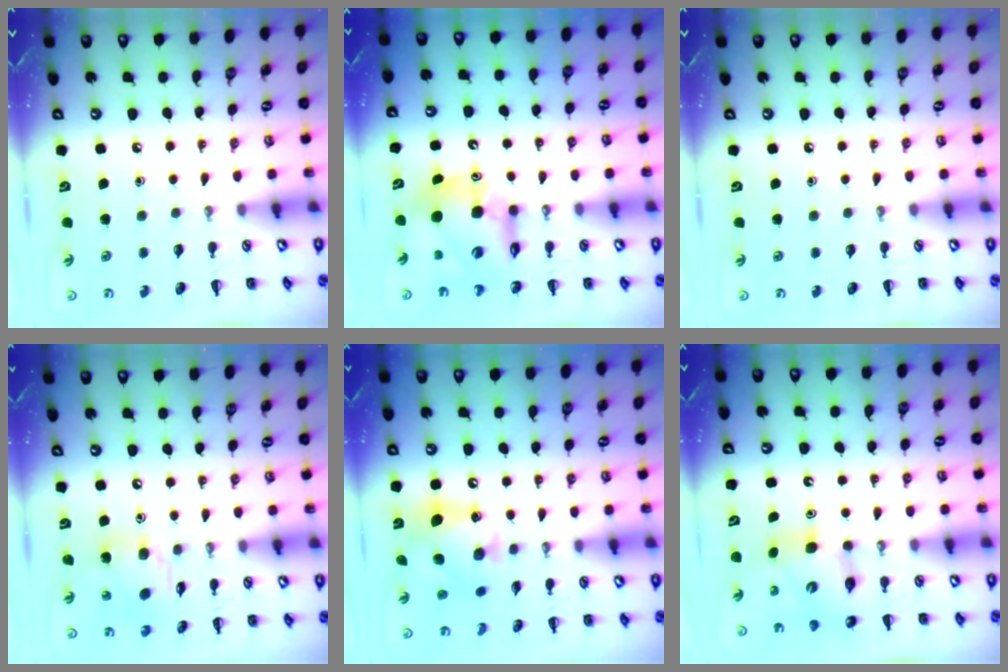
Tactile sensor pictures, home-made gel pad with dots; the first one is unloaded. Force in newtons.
{"total": 10.7, "press": 10.3, "slide": 3.1}
{"total": 0.0}
{"total": 11.0, "press": 10.8, "slide": 2.4}
{"total": 11.8, "press": 11.6, "slide": 1.7}
{"total": 7.3, "press": 7.1, "slide": 1.4}